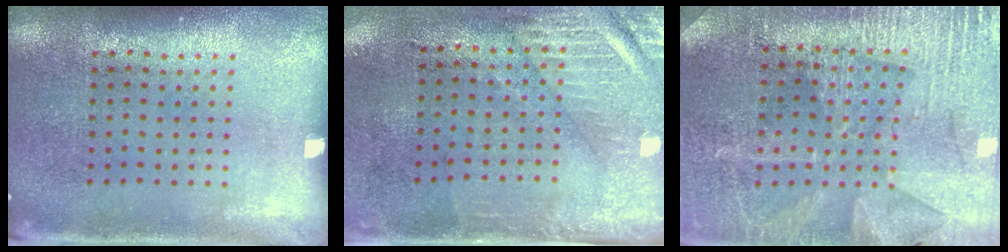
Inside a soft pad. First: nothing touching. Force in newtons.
{"total": 3.0, "press": 2.4, "slide": 1.6}
{"total": 3.1, "press": 3.0, "slide": 0.5}